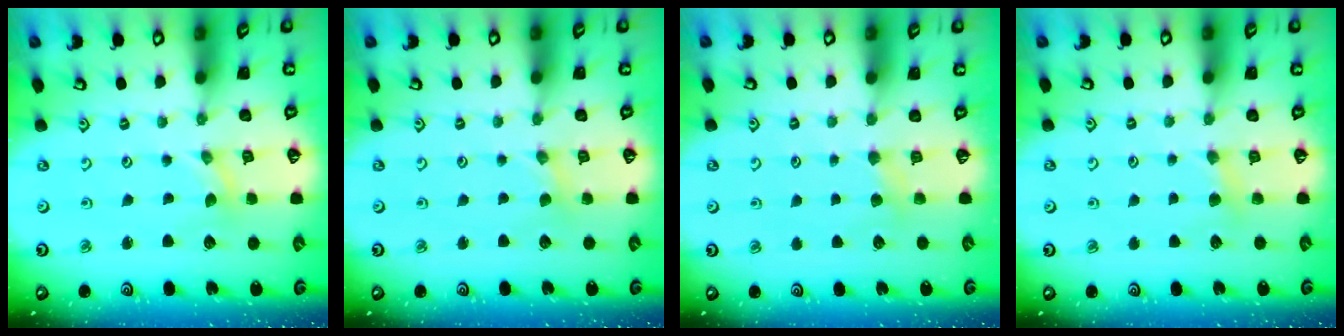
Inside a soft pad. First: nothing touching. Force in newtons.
{"total": 0.6, "press": 0.6, "slide": 0.2}
{"total": 2.9, "press": 2.9, "slide": 0.5}
{"total": 3.9, "press": 3.9, "slide": 0.4}